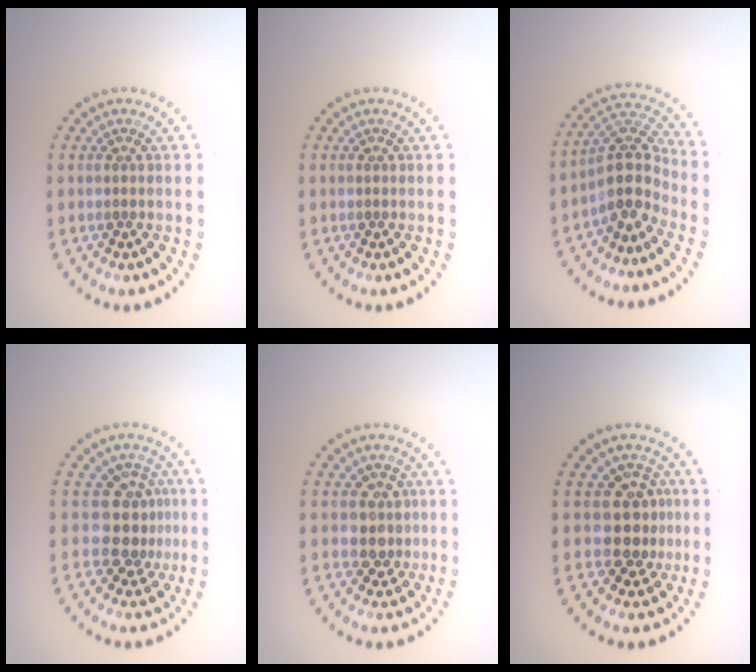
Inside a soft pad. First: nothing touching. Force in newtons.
{"total": 0.0}
{"total": 4.3, "press": 3.2, "slide": 2.8}
{"total": 3.4, "press": 2.5, "slide": 2.3}
{"total": 2.4, "press": 2.2, "slide": 1.1}
{"total": 3.5, "press": 3.1, "slide": 1.7}